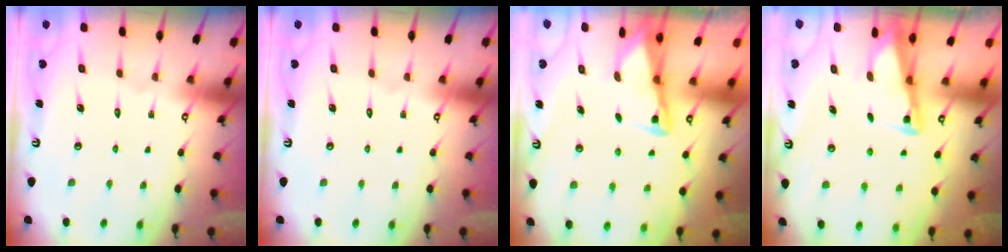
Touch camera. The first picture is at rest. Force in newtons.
{"total": 0.0}
{"total": 2.9, "press": 2.8, "slide": 0.4}
{"total": 2.8, "press": 2.8, "slide": 0.3}